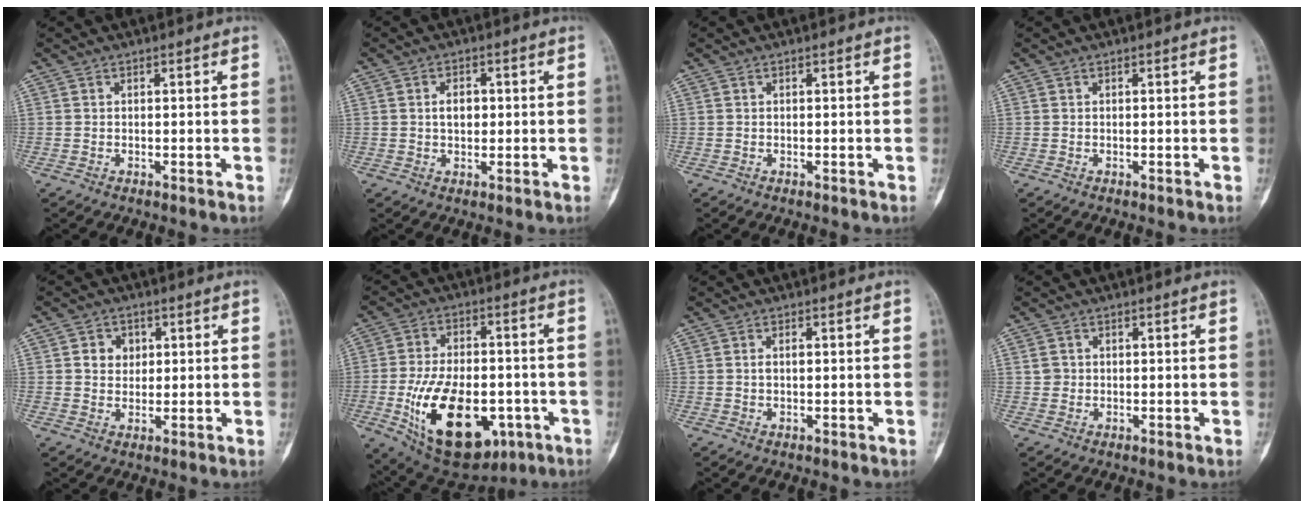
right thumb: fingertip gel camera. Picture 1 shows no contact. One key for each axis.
{"total": 3.6, "fx": 0.4, "fy": 2.4, "fz": 2.6, "tx": -0.033, "ty": 0.003, "tz": 0.007}
{"total": 0.0}
{"total": 0.0}
{"total": 4.5, "fx": 1.2, "fy": 3.8, "fz": 2.0, "tx": -0.009, "ty": -0.001, "tz": 0.018}
{"total": 22.1, "fx": -6.9, "fy": 12.3, "fz": 17.1, "tx": -0.271, "ty": 0.012, "tz": -0.084}
{"total": 1.2, "fx": 0.2, "fy": 0.6, "fz": 1.0, "tx": -0.018, "ty": 0.001, "tz": 0.003}
{"total": 1.5, "fx": 0.3, "fy": 1.4, "fz": 0.4, "tx": 0.003, "ty": 0.001, "tz": 0.007}